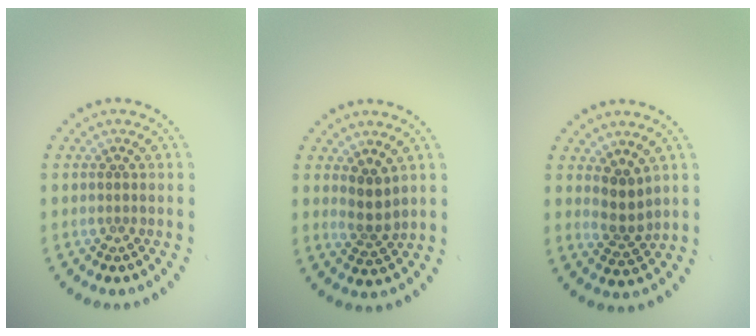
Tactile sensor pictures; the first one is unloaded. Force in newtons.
{"total": 2.2, "press": 1.9, "slide": 1.2}
{"total": 2.5, "press": 2.0, "slide": 1.5}